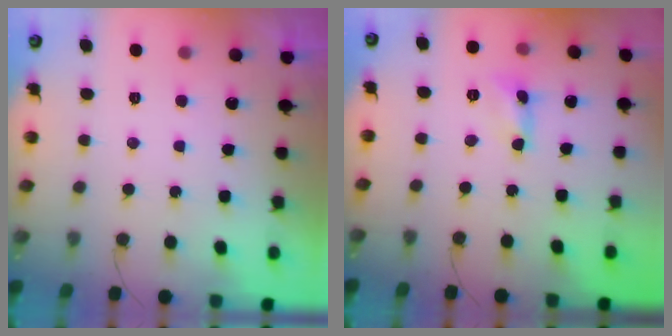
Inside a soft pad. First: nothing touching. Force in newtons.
{"total": 1.0, "press": 1.0, "slide": 0.1}